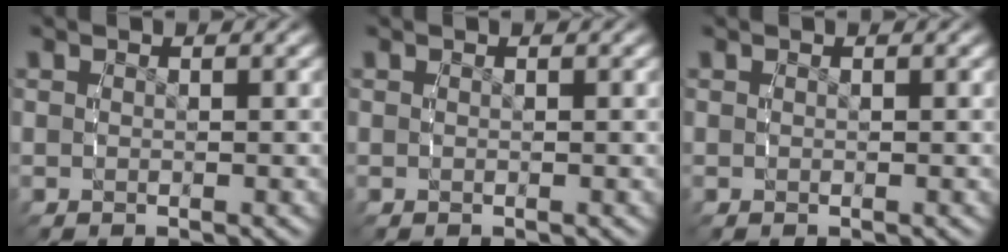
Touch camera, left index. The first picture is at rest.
{"total": 0.0}
{"total": 0.0}